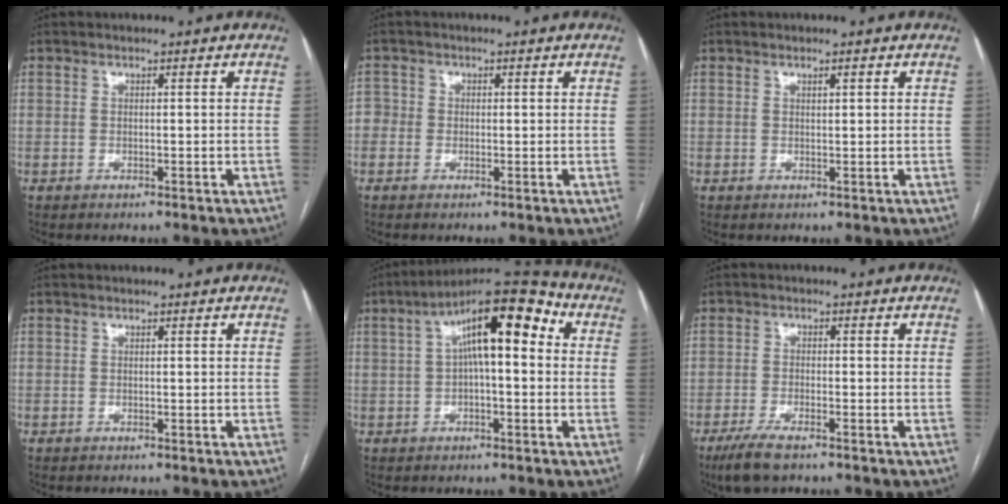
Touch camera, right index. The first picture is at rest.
{"total": 2.4, "force": [-0.4, 2.2, 0.6], "torque": [0.000, 0.011, -0.013]}
{"total": 0.9, "force": [0.5, 0.1, 0.7], "torque": [-0.011, 0.000, 0.008]}
{"total": 0.0}
{"total": 13.8, "force": [3.1, 3.8, 12.9], "torque": [-0.199, 0.053, 0.041]}
{"total": 5.2, "force": [-3.6, 0.9, 3.6], "torque": [-0.076, -0.012, -0.065]}